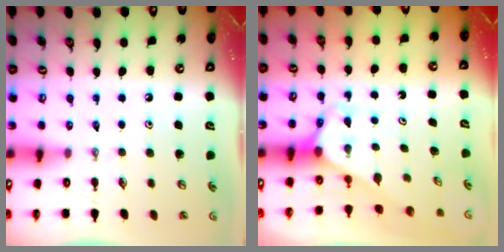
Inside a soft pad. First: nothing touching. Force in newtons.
{"total": 2.8, "press": 2.8, "slide": 0.1}